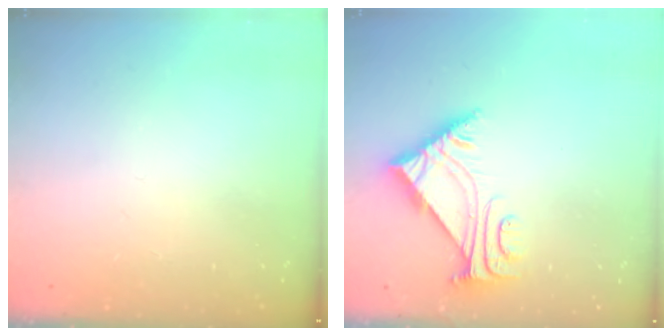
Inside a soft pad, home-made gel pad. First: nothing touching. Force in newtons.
{"total": 5.5, "press": 5.4, "slide": 0.8}